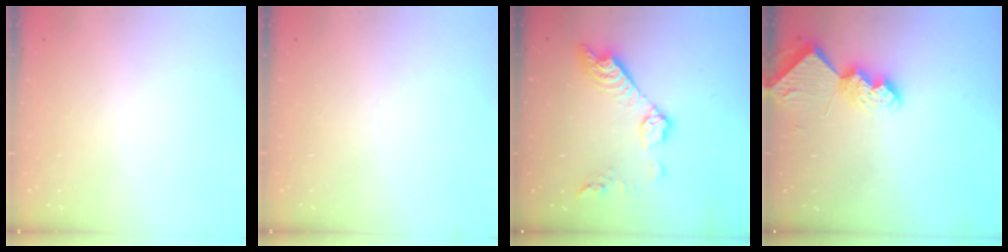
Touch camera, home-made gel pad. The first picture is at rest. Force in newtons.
{"total": 0.0}
{"total": 13.6, "press": 13.5, "slide": 0.8}
{"total": 8.8, "press": 8.7, "slide": 0.9}